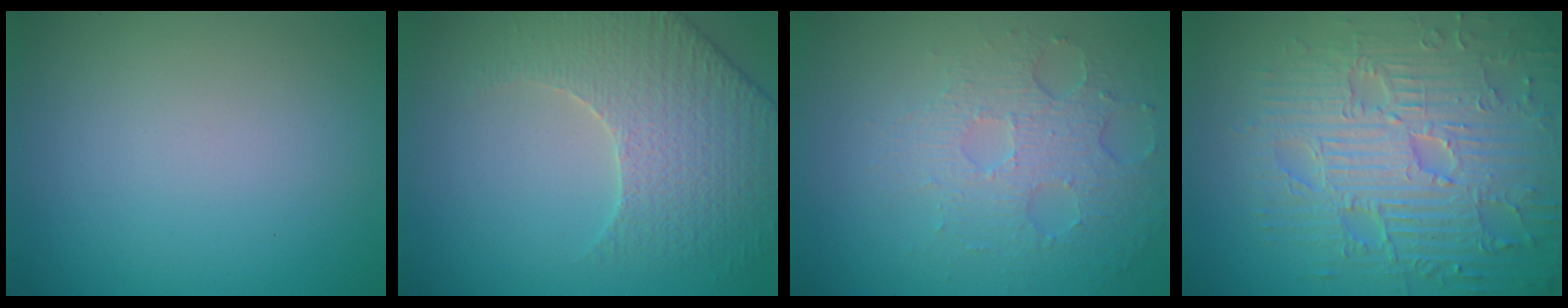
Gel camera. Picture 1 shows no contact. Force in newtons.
{"total": 4.7, "press": 4.6, "slide": 1.2}
{"total": 4.0, "press": 3.2, "slide": 2.5}
{"total": 9.3, "press": 6.8, "slide": 6.3}